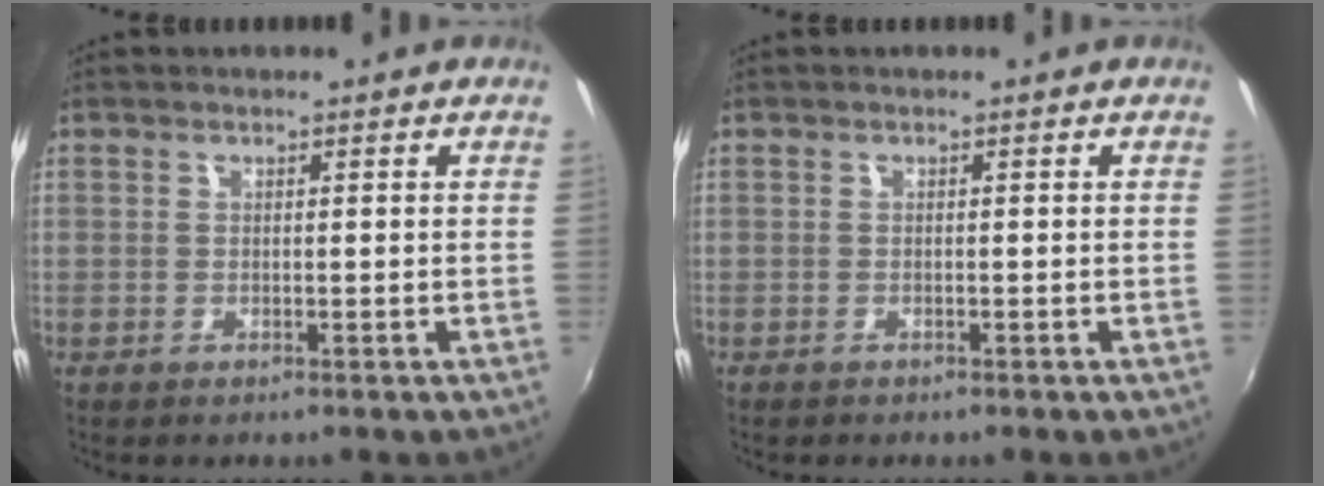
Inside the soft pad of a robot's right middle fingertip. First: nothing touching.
{"total": 0.6, "force": [-0.5, 0.3, 0.0], "torque": [-0.004, -0.003, -0.011]}